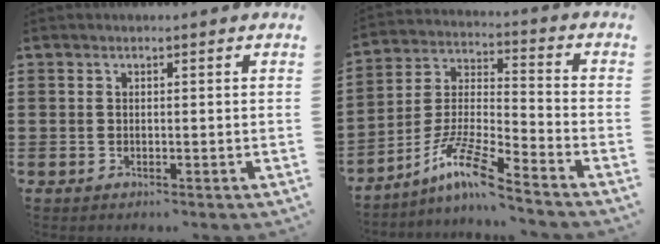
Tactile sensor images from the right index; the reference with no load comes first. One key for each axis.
{"total": 10.4, "fx": -7.9, "fy": 0.9, "fz": 6.7, "tx": -0.149, "ty": -0.002, "tz": -0.158}